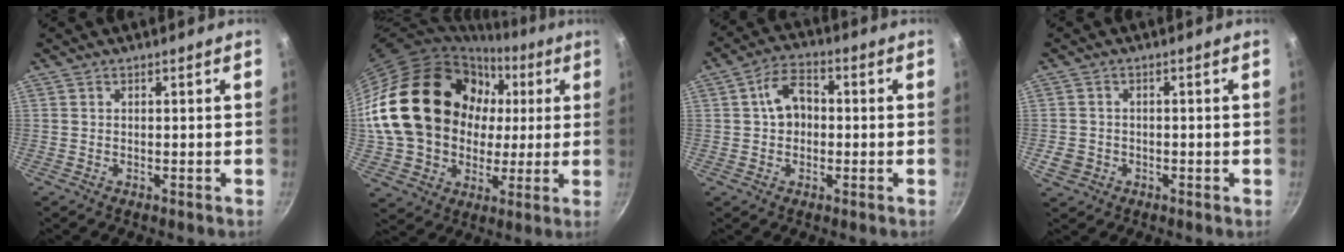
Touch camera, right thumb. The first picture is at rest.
{"total": 25.1, "force": [3.0, 20.4, 14.4], "torque": [-0.240, 0.039, 0.073]}
{"total": 6.9, "force": [0.4, 5.0, 4.8], "torque": [-0.061, 0.020, -0.002]}
{"total": 3.6, "force": [-1.1, 3.1, 1.5], "torque": [-0.022, 0.010, -0.013]}